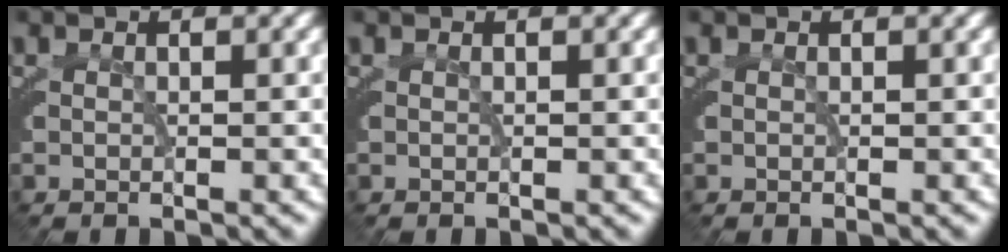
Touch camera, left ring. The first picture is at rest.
{"total": 0.0}
{"total": 0.0}